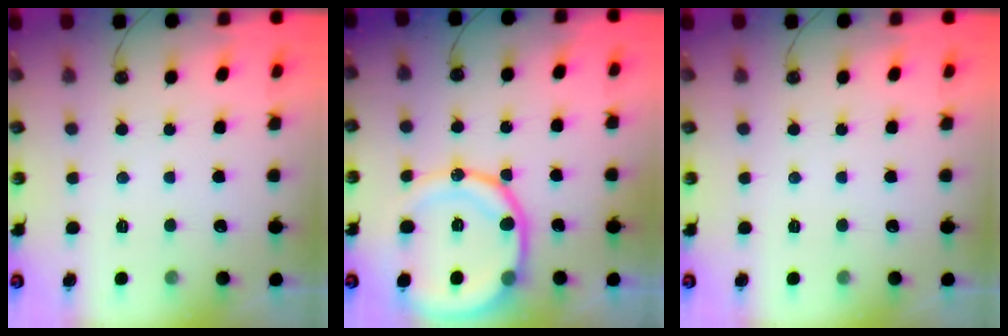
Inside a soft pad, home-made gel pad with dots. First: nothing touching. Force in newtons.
{"total": 16.6, "press": 16.5, "slide": 2.0}
{"total": 0.0}